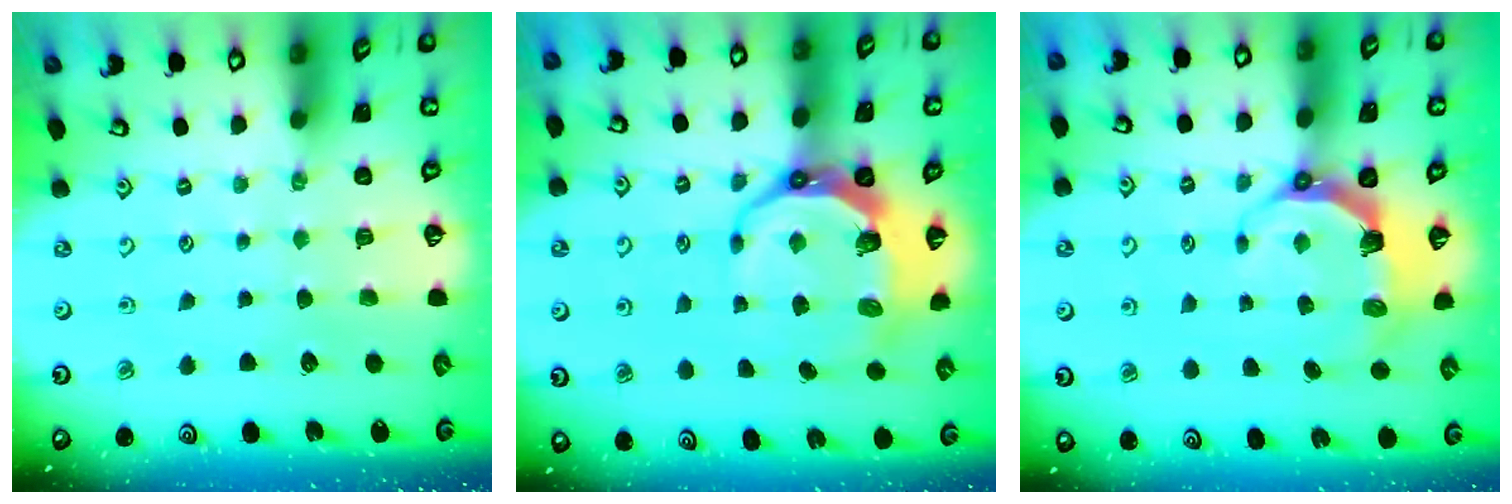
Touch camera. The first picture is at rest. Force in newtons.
{"total": 10.1, "press": 9.3, "slide": 4.0}
{"total": 6.5, "press": 4.9, "slide": 4.2}